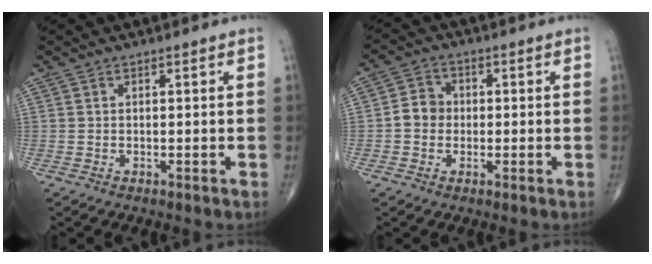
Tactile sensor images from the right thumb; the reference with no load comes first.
{"total": 4.6, "force": [-0.5, 4.1, 2.1], "torque": [-0.022, 0.015, -0.017]}